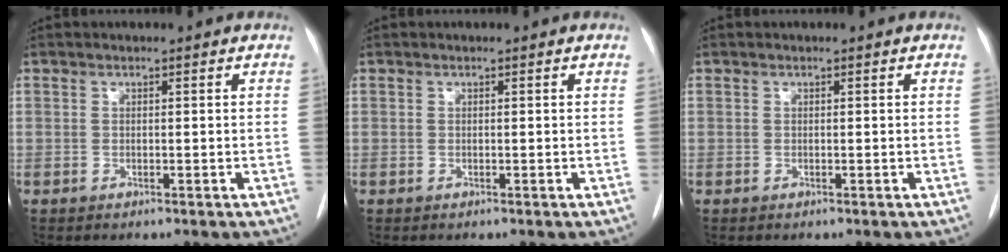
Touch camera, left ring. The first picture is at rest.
{"total": 0.0}
{"total": 0.0}